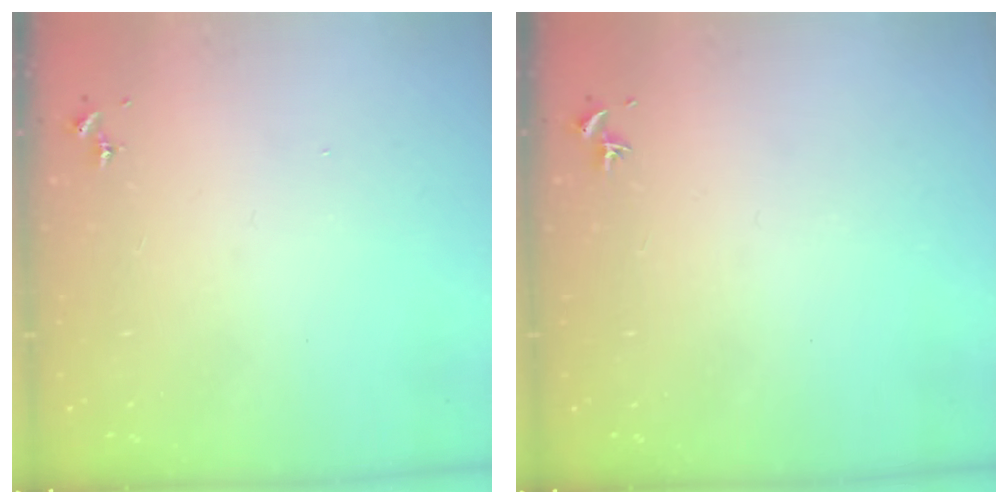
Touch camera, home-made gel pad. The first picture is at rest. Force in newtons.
{"total": 0.0}